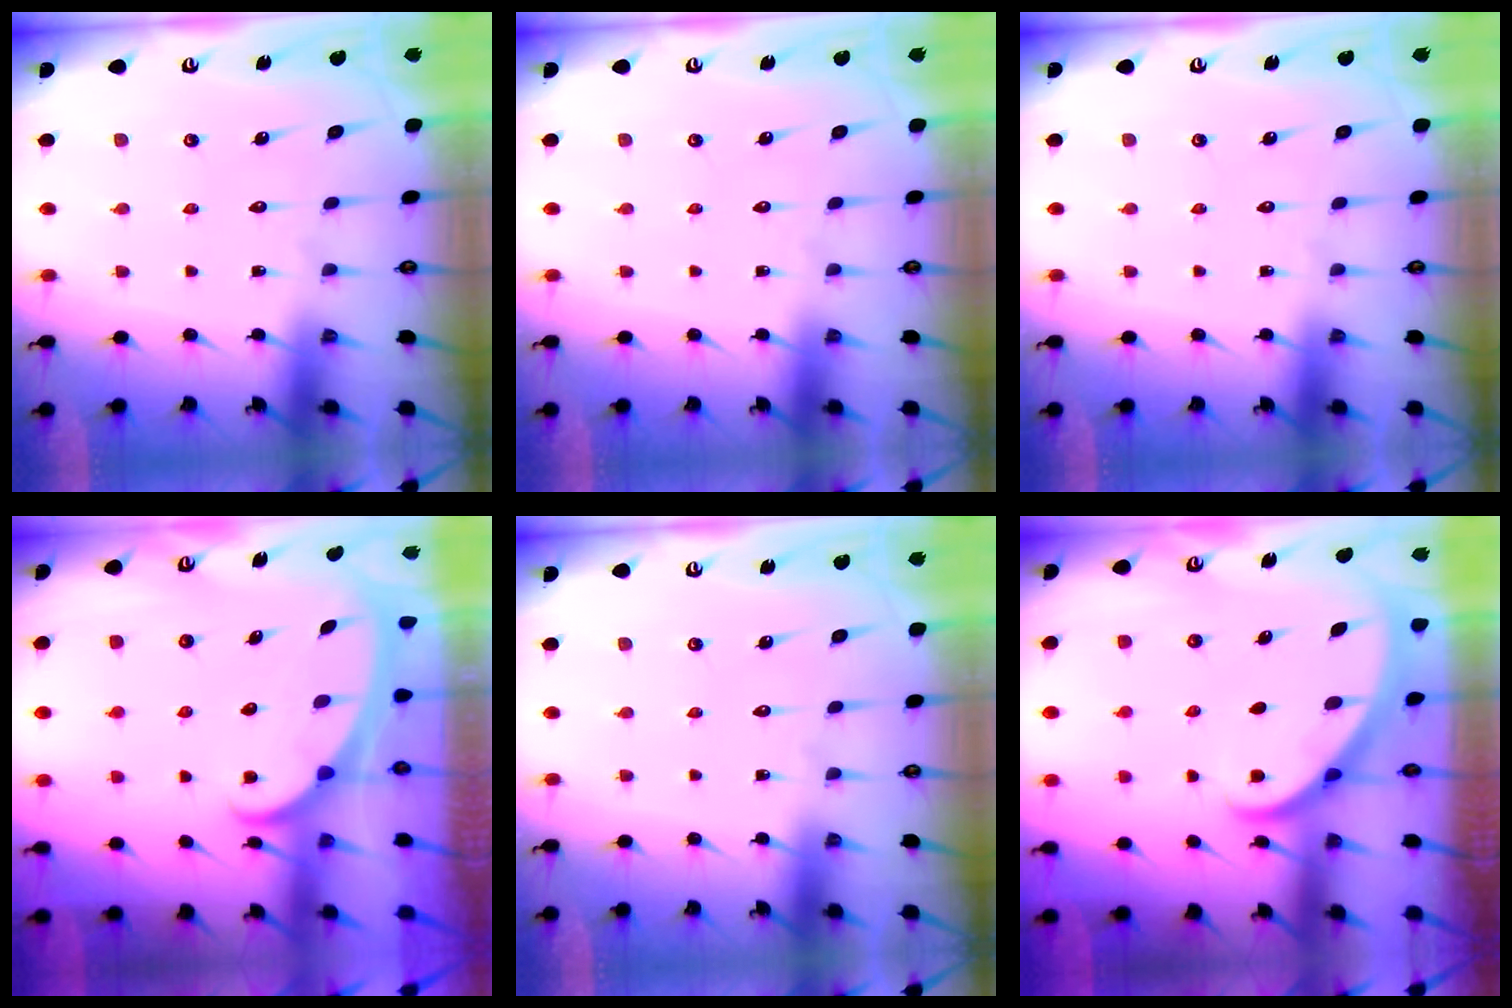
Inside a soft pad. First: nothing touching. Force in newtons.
{"total": 0.0}
{"total": 0.0}
{"total": 2.4, "press": 2.3, "slide": 0.4}
{"total": 0.0}
{"total": 2.9, "press": 2.9, "slide": 0.2}